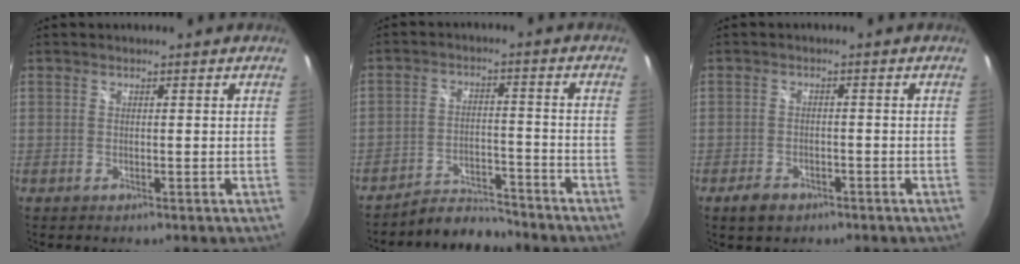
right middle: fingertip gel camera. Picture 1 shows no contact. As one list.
[{"total": 6.6, "force": [-6.6, 0.5, 0.1], "torque": [-0.019, 0.016, -0.112]}, {"total": 3.9, "force": [-2.6, 2.4, 1.7], "torque": [-0.042, -0.002, -0.041]}]